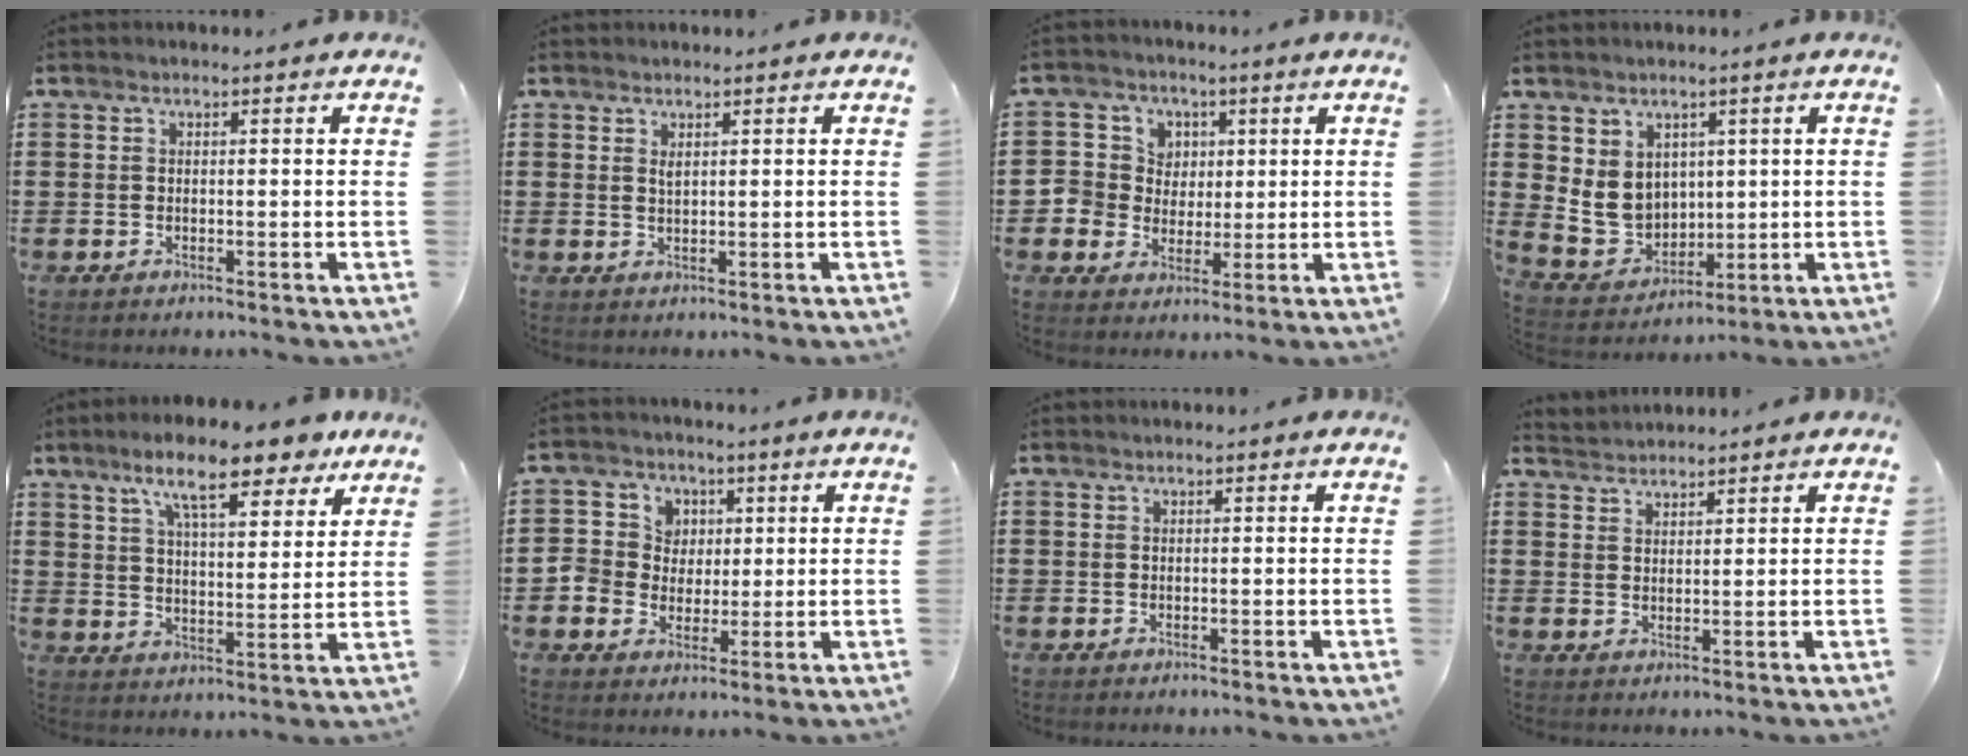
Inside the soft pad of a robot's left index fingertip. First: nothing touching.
{"total": 1.2, "force": [0.7, 0.3, 1.0], "torque": [-0.021, 0.002, 0.012]}
{"total": 6.7, "force": [1.5, 6.5, 0.6], "torque": [-0.039, 0.011, 0.028]}
{"total": 7.5, "force": [1.2, 6.7, 3.2], "torque": [-0.078, 0.000, 0.025]}
{"total": 11.5, "force": [8.6, 2.5, 7.2], "torque": [-0.130, -0.026, 0.146]}
{"total": 6.3, "force": [1.1, 6.1, 0.9], "torque": [-0.040, 0.016, 0.019]}
{"total": 0.0}
{"total": 2.2, "force": [2.1, 0.1, -0.6], "torque": [0.005, 0.000, 0.043]}